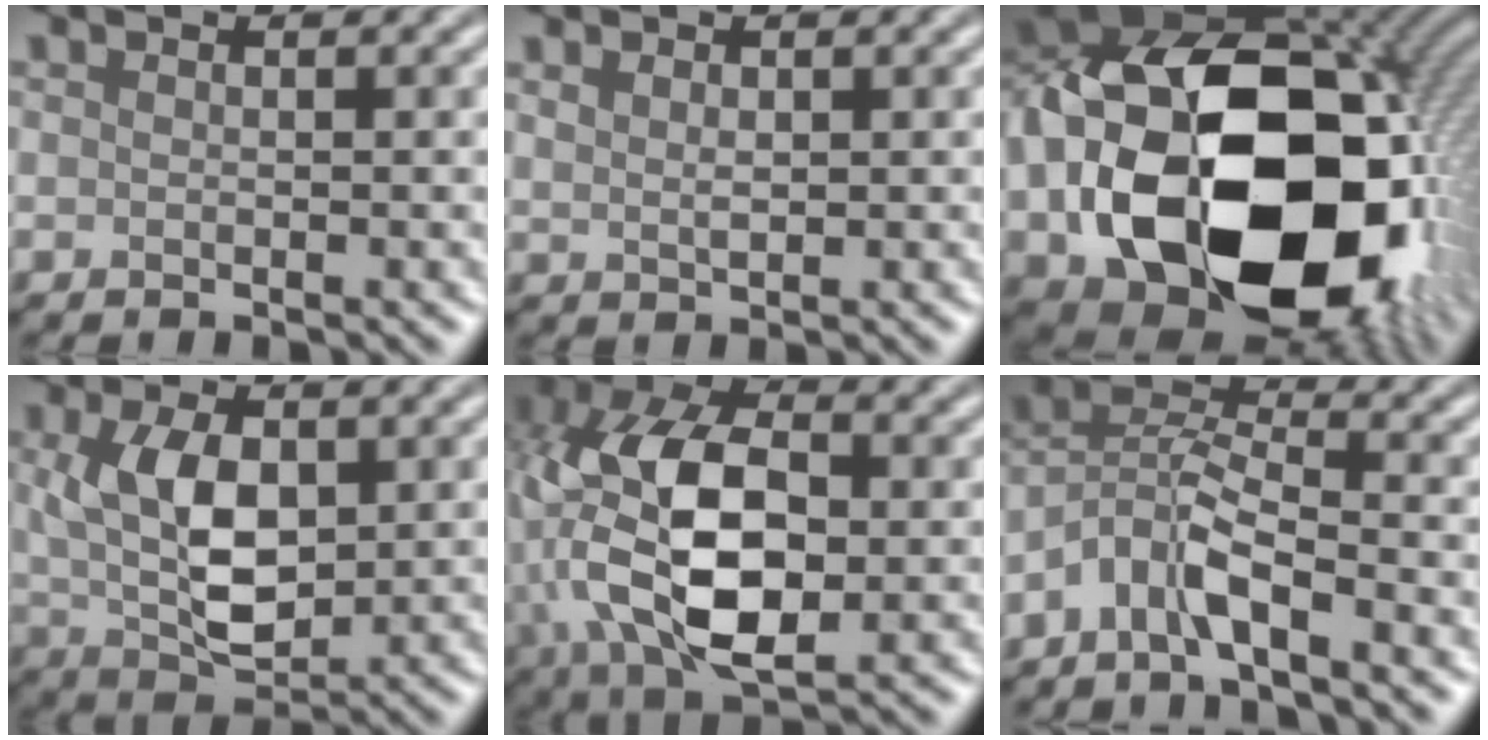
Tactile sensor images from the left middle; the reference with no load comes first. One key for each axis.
{"total": 1.1, "fx": 0.6, "fy": 0.6, "fz": 0.7, "tx": -0.017, "ty": 0.002, "tz": 0.016}
{"total": 22.5, "fx": -3.0, "fy": 16.1, "fz": 15.4, "tx": -0.348, "ty": -0.020, "tz": -0.030}
{"total": 6.8, "fx": 1.0, "fy": 3.9, "fz": 5.5, "tx": -0.114, "ty": 0.001, "tz": 0.025}
{"total": 12.1, "fx": -0.2, "fy": 6.9, "fz": 9.9, "tx": -0.200, "ty": 0.004, "tz": -0.006}
{"total": 4.7, "fx": -3.0, "fy": 1.3, "fz": 3.3, "tx": -0.069, "ty": 0.010, "tz": -0.066}